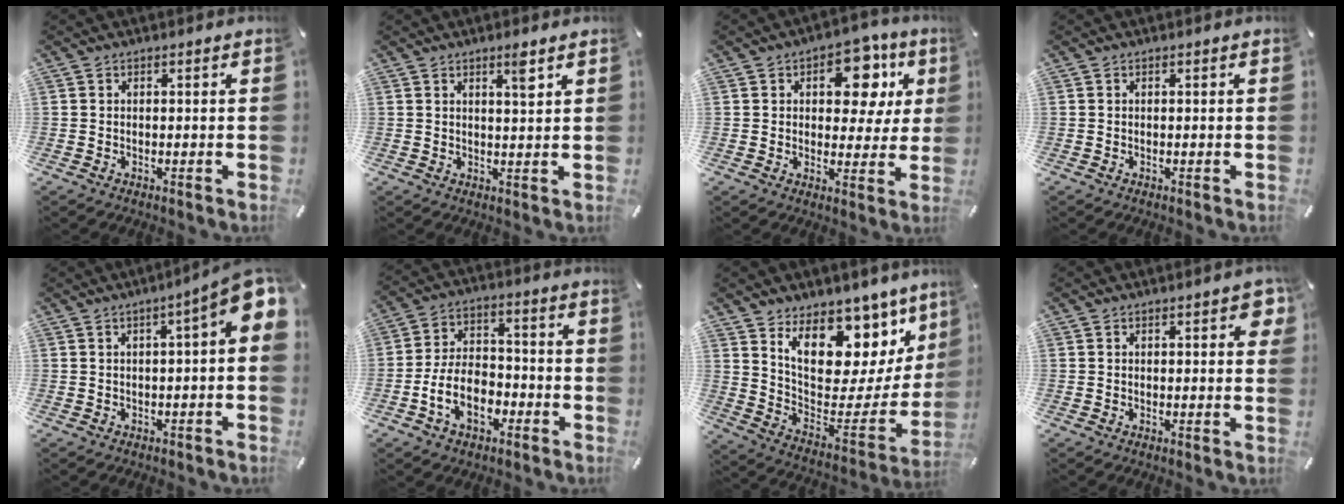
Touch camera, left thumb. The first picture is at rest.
{"total": 3.6, "force": [2.2, 0.3, 2.9], "torque": [-0.045, -0.007, 0.033]}
{"total": 12.8, "force": [5.2, 8.1, 8.5], "torque": [-0.101, -0.020, 0.085]}
{"total": 0.0}
{"total": 8.5, "force": [2.4, 1.8, 8.0], "torque": [-0.112, -0.025, 0.040]}
{"total": 11.9, "force": [-5.0, 7.8, 7.5], "torque": [-0.162, 0.021, -0.092]}
{"total": 16.4, "force": [10.8, 9.7, 7.5], "torque": [-0.098, -0.103, 0.186]}
{"total": 3.8, "force": [1.3, 1.6, 3.2], "torque": [-0.040, -0.001, 0.017]}